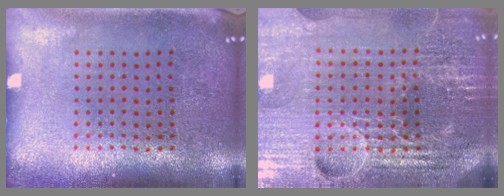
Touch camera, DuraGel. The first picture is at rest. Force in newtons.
{"total": 6.2, "press": 5.5, "slide": 2.9}